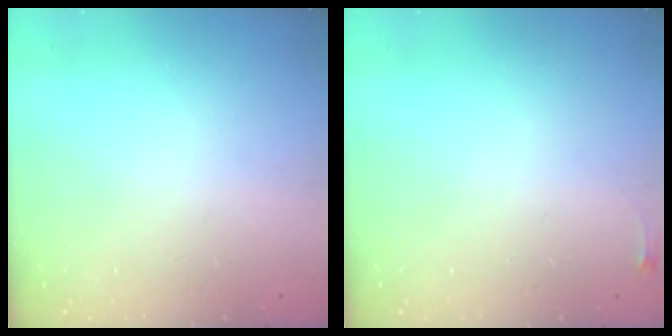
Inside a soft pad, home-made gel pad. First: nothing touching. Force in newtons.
{"total": 2.6, "press": 2.6, "slide": 0.6}